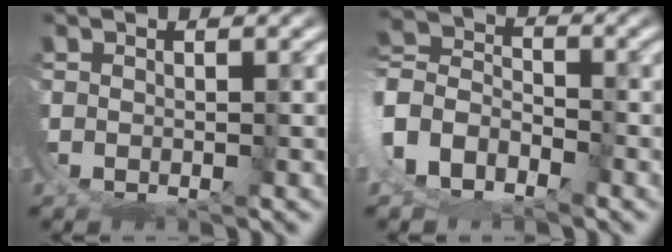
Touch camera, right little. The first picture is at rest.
{"total": 9.3, "force": [-1.4, 9.0, 1.9], "torque": [-0.103, -0.031, -0.037]}